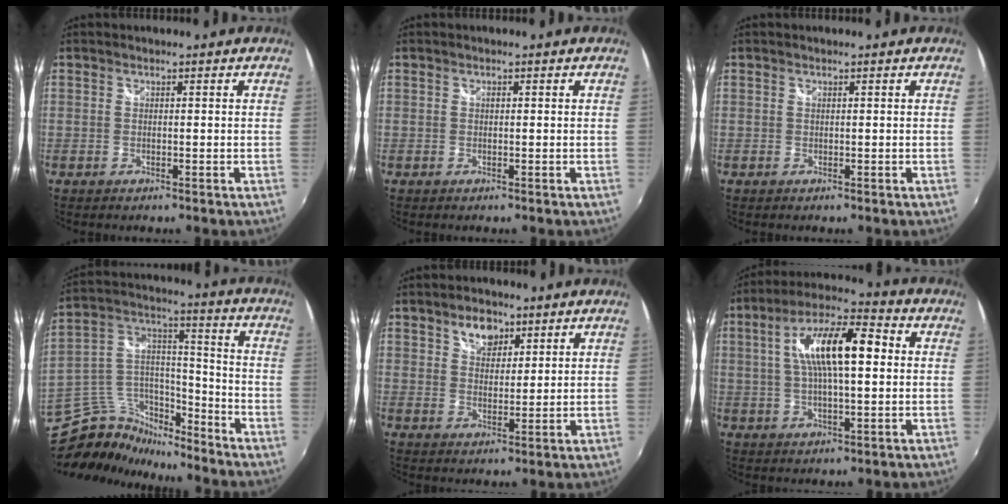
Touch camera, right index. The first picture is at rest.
{"total": 0.0}
{"total": 0.0}
{"total": 16.4, "force": [-13.0, 7.2, 7.1], "torque": [-0.161, 0.031, -0.227]}
{"total": 5.6, "force": [3.4, 3.5, 2.7], "torque": [-0.033, 0.008, 0.061]}
{"total": 14.0, "force": [2.4, 4.3, 13.1], "torque": [-0.234, 0.024, 0.036]}